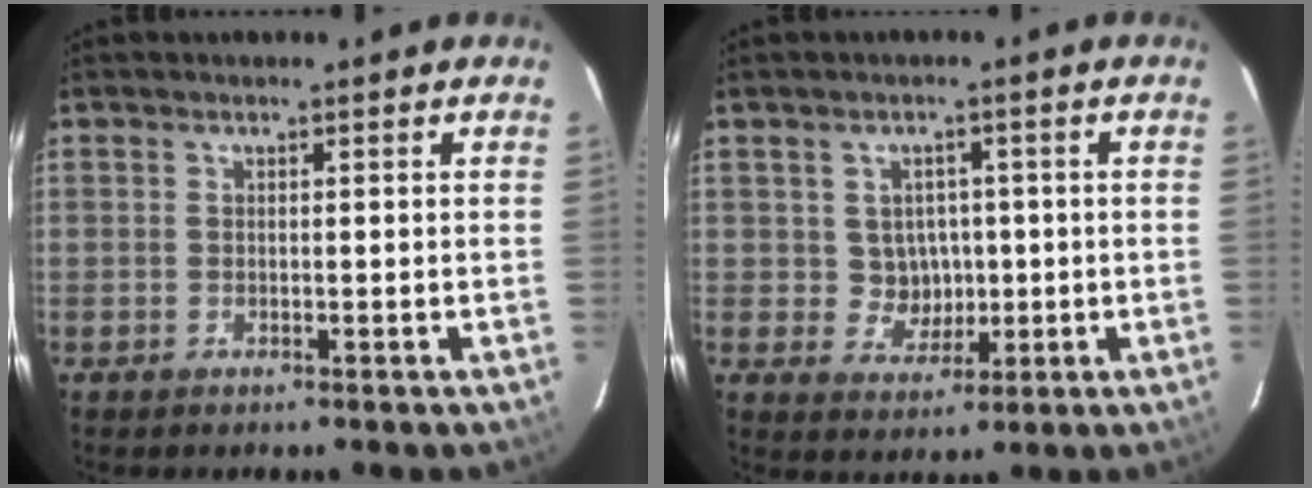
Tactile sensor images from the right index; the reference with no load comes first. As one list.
[{"total": 4.9, "force": [0.2, 4.7, 1.2], "torque": [-0.027, 0.013, 0.014]}]